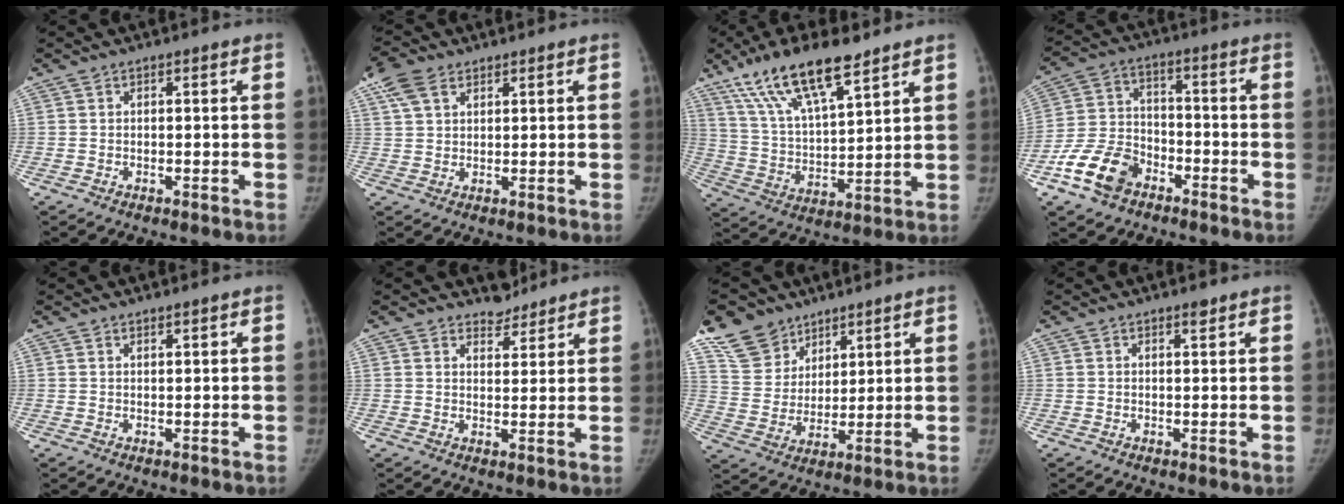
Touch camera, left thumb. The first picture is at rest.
{"total": 6.3, "force": [3.6, 3.7, 3.5], "torque": [-0.072, 0.007, 0.073]}
{"total": 16.9, "force": [11.3, 4.8, 11.6], "torque": [-0.200, -0.038, 0.218]}
{"total": 11.4, "force": [-6.6, 7.6, 5.5], "torque": [-0.098, 0.037, -0.128]}
{"total": 0.8, "force": [0.7, 0.2, 0.3], "torque": [-0.005, -0.005, 0.013]}
{"total": 3.9, "force": [3.5, 1.7, 0.0], "torque": [0.022, -0.028, 0.053]}
{"total": 10.8, "force": [8.0, 7.1, 1.6], "torque": [-0.004, -0.043, 0.163]}
{"total": 1.2, "force": [0.9, 0.4, 0.7], "torque": [-0.008, -0.006, 0.014]}